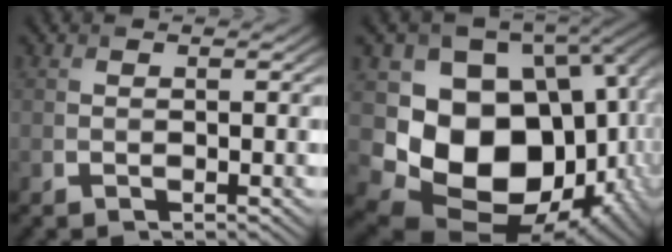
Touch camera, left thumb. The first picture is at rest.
{"total": 17.9, "force": [-1.3, 14.2, 11.0], "torque": [-0.193, -0.058, 0.013]}